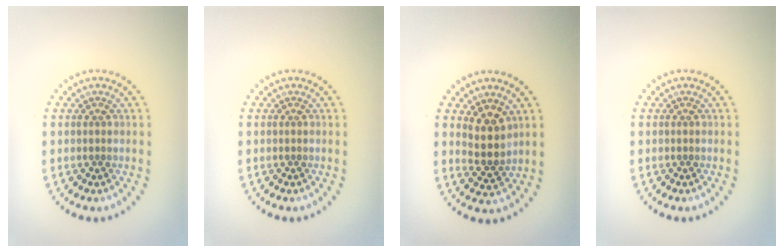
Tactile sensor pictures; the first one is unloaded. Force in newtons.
{"total": 0.0}
{"total": 3.0, "press": 2.5, "slide": 1.5}
{"total": 0.0}